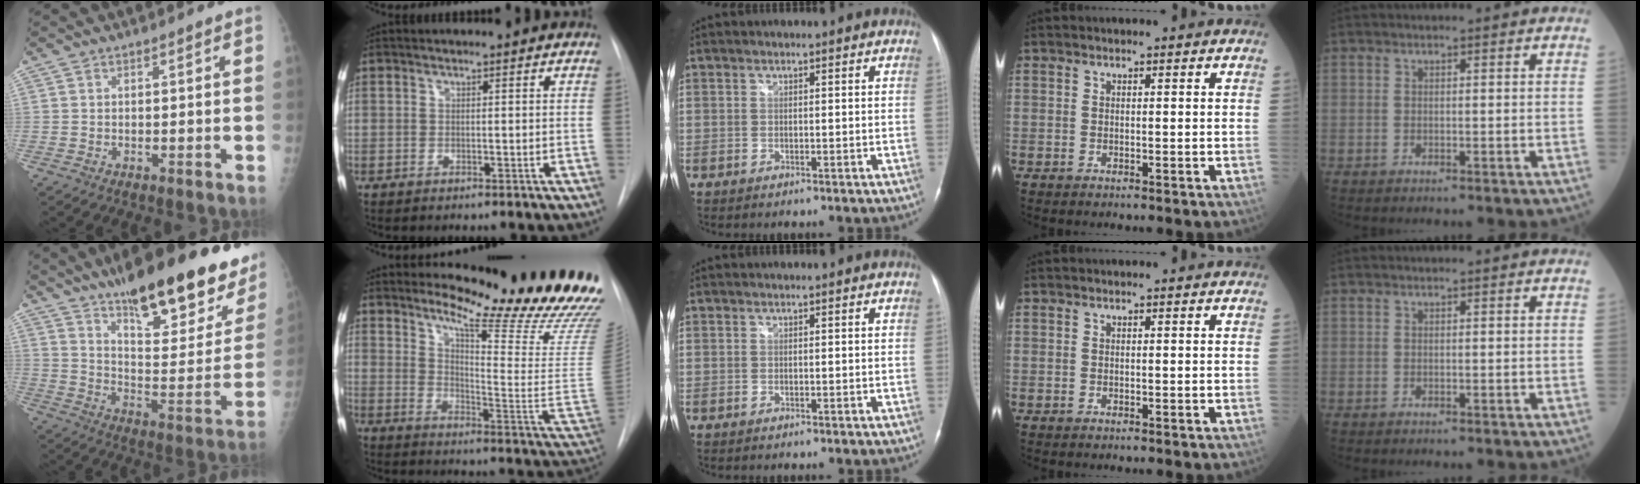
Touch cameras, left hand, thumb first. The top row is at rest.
{"thumb": {"total": 28.4, "force": [19.6, 8.8, 18.7], "torque": [-0.223, -0.075, 0.279]}, "index": {"total": 22.3, "force": [20.0, -0.1, 10.0], "torque": [-0.151, -0.144, 0.249]}}